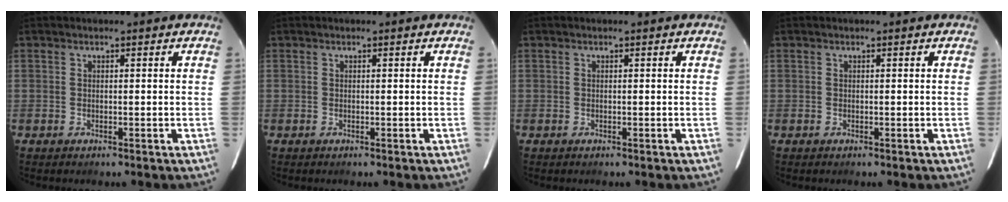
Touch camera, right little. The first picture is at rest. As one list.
[{"total": 0.0}, {"total": 0.0}, {"total": 0.0}]